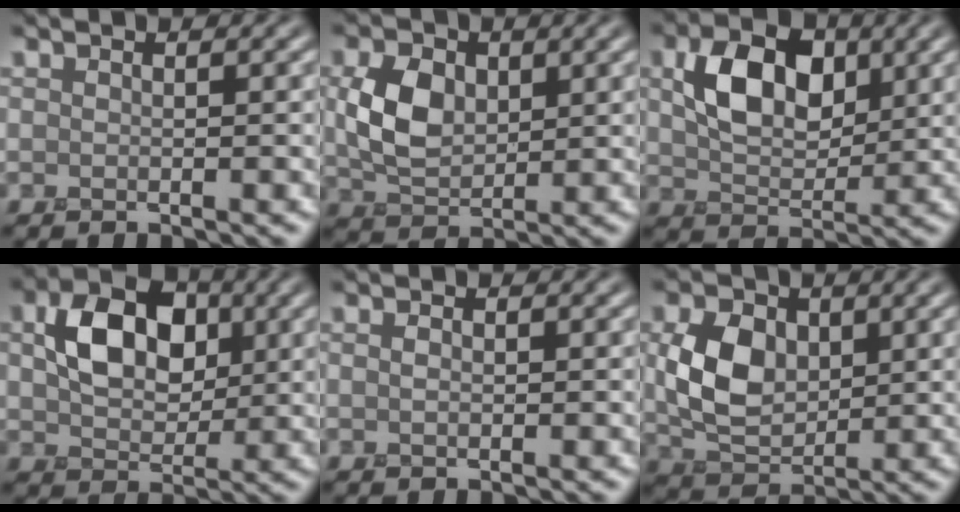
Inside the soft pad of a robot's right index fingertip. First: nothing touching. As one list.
[{"total": 4.6, "force": [0.3, 3.2, 3.2], "torque": [-0.072, -0.005, 0.003]}, {"total": 6.1, "force": [1.3, 4.1, 4.3], "torque": [-0.084, -0.002, 0.020]}, {"total": 6.4, "force": [0.8, 4.6, 4.4], "torque": [-0.084, -0.002, 0.009]}, {"total": 0.6, "force": [-0.2, 0.5, 0.4], "torque": [-0.006, -0.003, -0.006]}, {"total": 5.6, "force": [0.3, 4.0, 3.9], "torque": [-0.080, -0.007, 0.005]}]